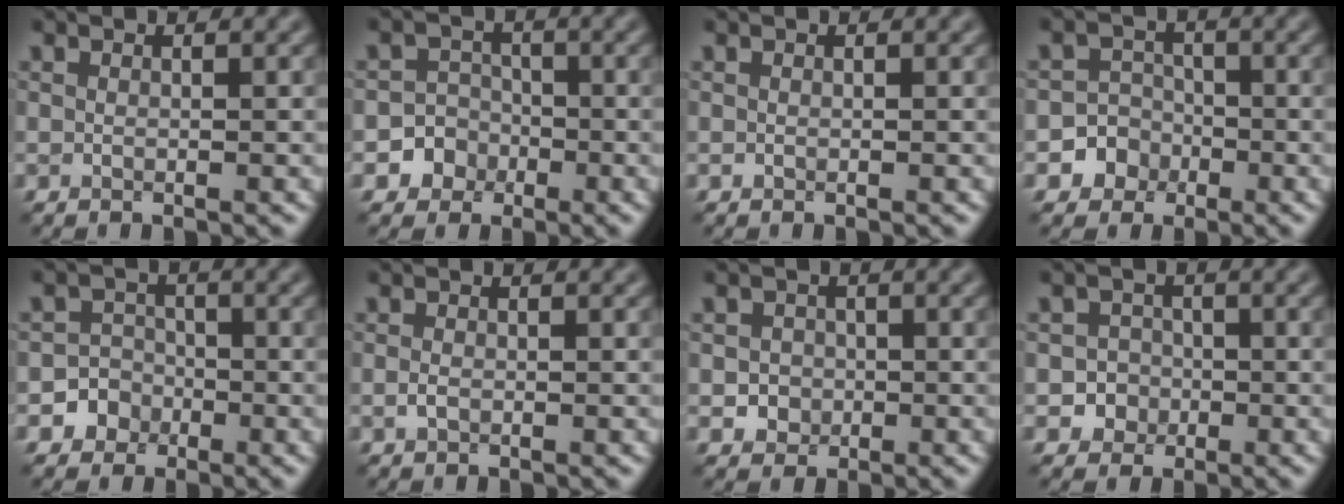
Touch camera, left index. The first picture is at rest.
{"total": 4.1, "force": [-1.8, 3.7, 0.2], "torque": [0.034, 0.002, -0.047]}
{"total": 0.0}
{"total": 4.3, "force": [-1.9, 3.8, 0.2], "torque": [0.035, 0.002, -0.052]}
{"total": 3.7, "force": [-1.7, 3.2, 0.2], "torque": [0.038, 0.003, -0.042]}
{"total": 0.8, "force": [-0.2, 0.5, 0.6], "torque": [-0.013, -0.001, -0.005]}
{"total": 1.8, "force": [-0.3, 1.7, 0.5], "torque": [0.010, -0.004, -0.006]}
{"total": 2.8, "force": [-1.0, 2.6, 0.3], "torque": [0.023, 0.002, -0.025]}